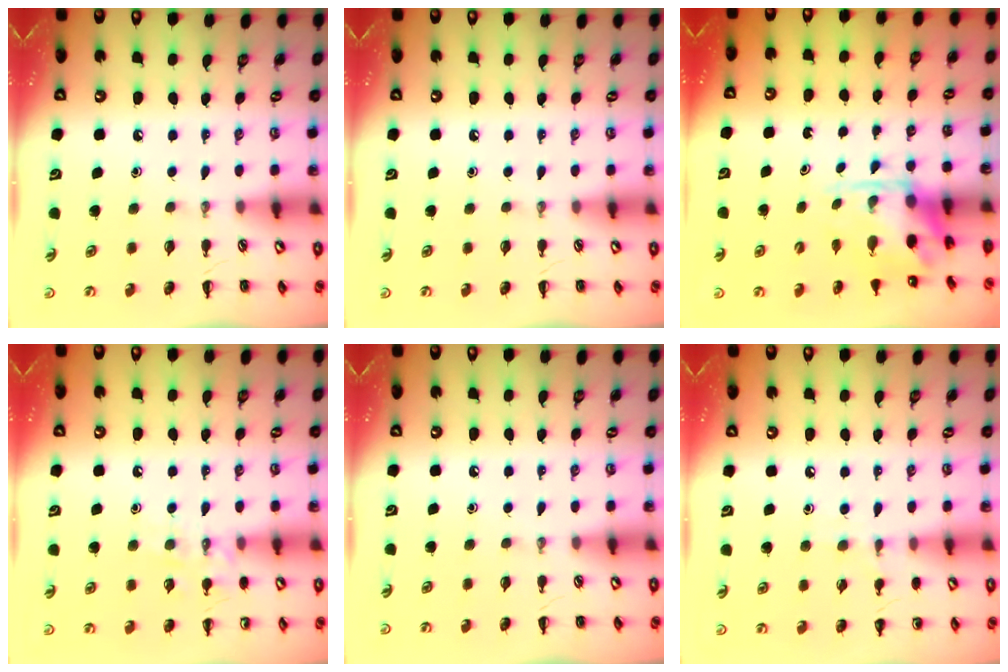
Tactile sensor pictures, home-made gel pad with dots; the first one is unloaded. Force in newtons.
{"total": 0.0}
{"total": 4.3, "press": 4.2, "slide": 0.9}
{"total": 8.6, "press": 8.5, "slide": 1.3}
{"total": 0.0}
{"total": 6.4, "press": 6.1, "slide": 1.9}